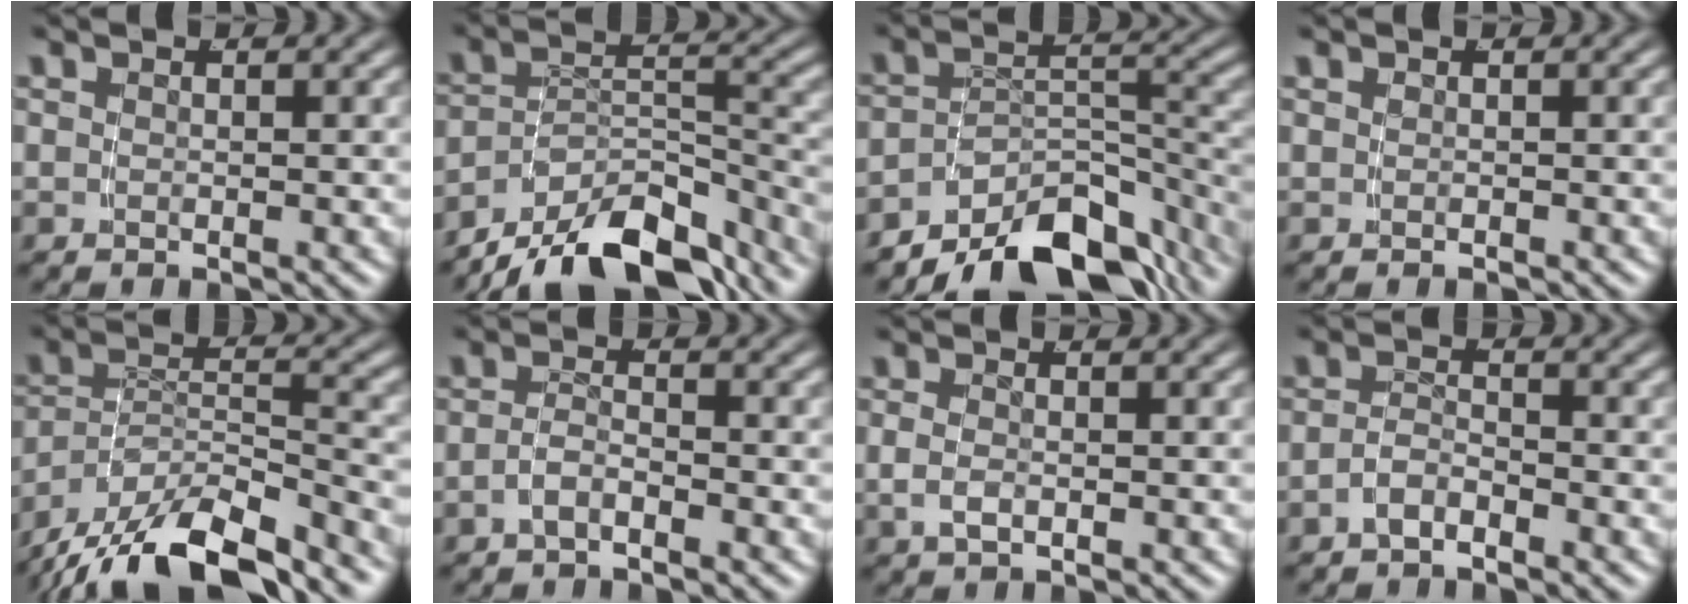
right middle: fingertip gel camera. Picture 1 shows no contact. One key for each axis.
{"total": 11.8, "fx": -9.0, "fy": 5.2, "fz": 5.7, "tx": -0.071, "ty": -0.020, "tz": -0.135}
{"total": 13.1, "fx": -9.5, "fy": 6.3, "fz": 6.4, "tx": -0.089, "ty": -0.030, "tz": -0.138}
{"total": 0.6, "fx": -0.5, "fy": -0.2, "fz": 0.0, "tx": -0.002, "ty": -0.004, "tz": -0.003}
{"total": 10.9, "fx": -7.9, "fy": 5.4, "fz": 5.2, "tx": -0.090, "ty": -0.028, "tz": -0.122}
{"total": 1.8, "fx": -1.5, "fy": 0.2, "fz": 0.9, "tx": -0.020, "ty": -0.007, "tz": -0.027}
{"total": 1.3, "fx": -0.4, "fy": 0.4, "fz": 1.1, "tx": -0.025, "ty": -0.007, "tz": 0.002}
{"total": 2.0, "fx": -1.8, "fy": 0.5, "fz": 0.8, "tx": -0.015, "ty": -0.006, "tz": -0.033}